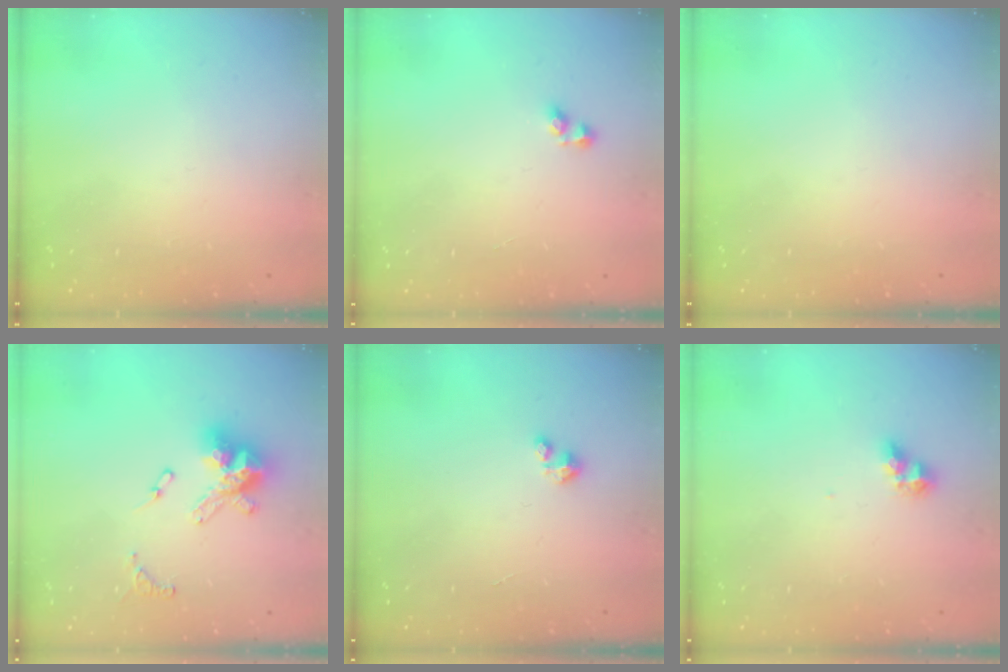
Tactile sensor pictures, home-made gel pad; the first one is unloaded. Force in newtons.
{"total": 3.7, "press": 3.6, "slide": 0.7}
{"total": 0.0}
{"total": 13.4, "press": 13.4, "slide": 1.3}
{"total": 1.2, "press": 1.2, "slide": 0.2}
{"total": 6.4, "press": 6.3, "slide": 0.5}